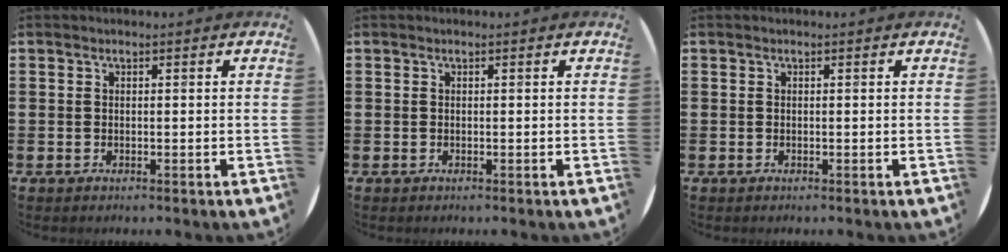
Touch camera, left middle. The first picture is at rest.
{"total": 0.0}
{"total": 0.0}